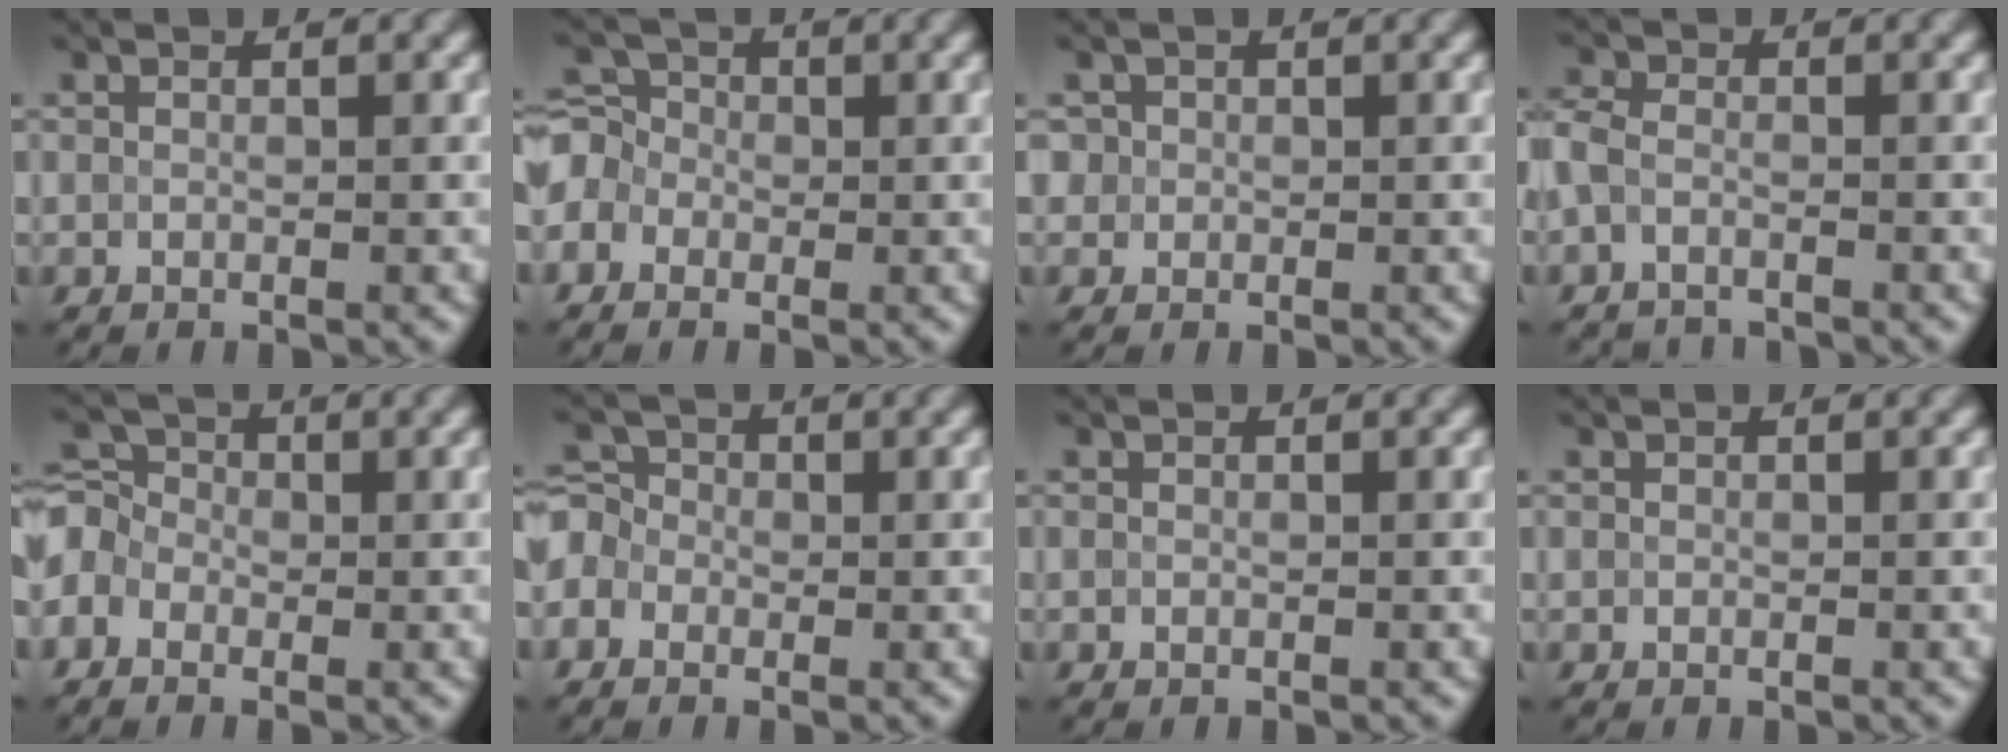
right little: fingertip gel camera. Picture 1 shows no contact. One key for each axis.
{"total": 4.1, "fx": -1.0, "fy": 3.7, "fz": 1.7, "tx": -0.025, "ty": 0.022, "tz": -0.039}
{"total": 1.2, "fx": 0.3, "fy": 1.2, "fz": 0.2, "tx": 0.005, "ty": -0.004, "tz": 0.005}
{"total": 3.3, "fx": -2.7, "fy": 1.6, "fz": 1.0, "tx": -0.022, "ty": -0.007, "tz": -0.061}
{"total": 4.1, "fx": -1.2, "fy": 3.4, "fz": 1.9, "tx": -0.039, "ty": 0.018, "tz": -0.033}
{"total": 3.2, "fx": -0.6, "fy": 2.9, "fz": 1.3, "tx": -0.015, "ty": 0.022, "tz": -0.034}
{"total": 0.0}
{"total": 0.0}